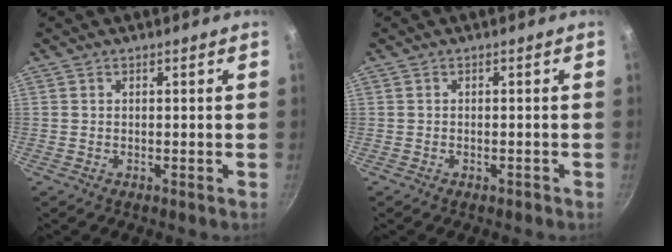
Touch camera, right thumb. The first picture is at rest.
{"total": 0.6, "force": [-0.5, 0.3, 0.2], "torque": [-0.008, 0.009, -0.004]}